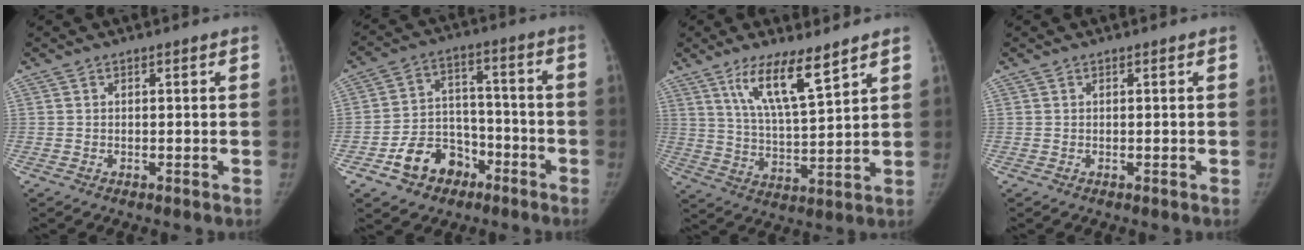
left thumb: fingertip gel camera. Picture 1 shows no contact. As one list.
[{"total": 11.4, "force": [-6.2, 8.4, 4.6], "torque": [-0.040, 0.061, -0.100]}, {"total": 10.6, "force": [6.9, 2.0, 7.9], "torque": [-0.136, -0.044, 0.133]}, {"total": 0.0}]